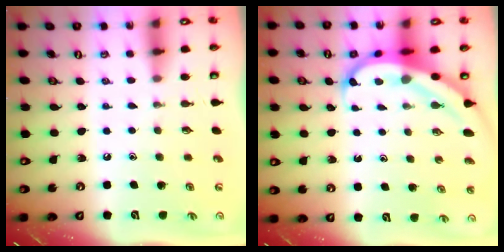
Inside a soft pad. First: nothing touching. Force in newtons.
{"total": 7.0, "press": 6.9, "slide": 1.3}